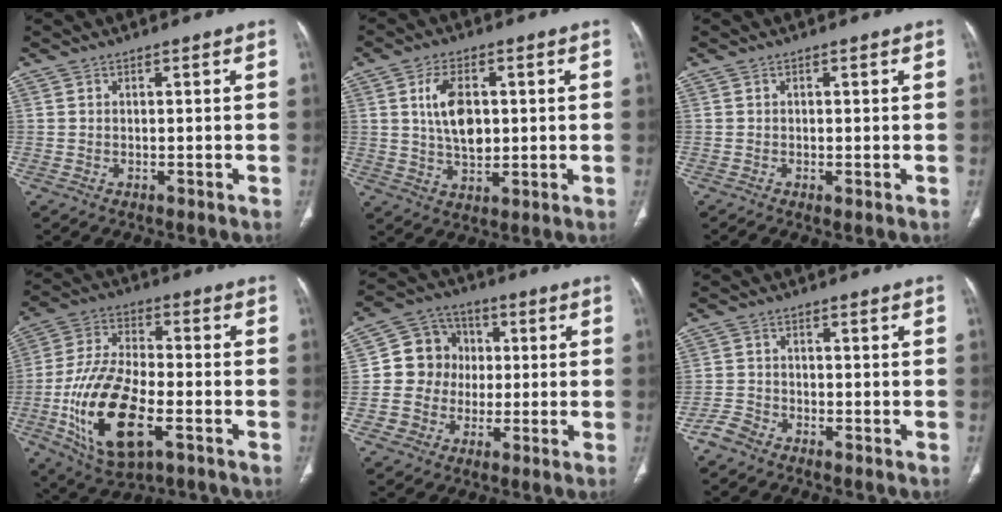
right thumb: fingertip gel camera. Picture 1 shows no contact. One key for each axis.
{"total": 8.5, "fx": 1.5, "fy": 5.0, "fz": 6.8, "tx": -0.111, "ty": -0.005, "tz": 0.031}
{"total": 0.8, "fx": -0.3, "fy": 0.1, "fz": 0.8, "tx": -0.018, "ty": -0.006, "tz": -0.008}
{"total": 19.6, "fx": -6.3, "fy": 9.0, "fz": 16.3, "tx": -0.319, "ty": 0.010, "tz": -0.105}
{"total": 11.5, "fx": 0.3, "fy": 10.8, "fz": 3.8, "tx": -0.024, "ty": 0.025, "tz": 0.002}
{"total": 2.5, "fx": -2.2, "fy": 1.0, "fz": 0.5, "tx": -0.010, "ty": 0.000, "tz": -0.051}